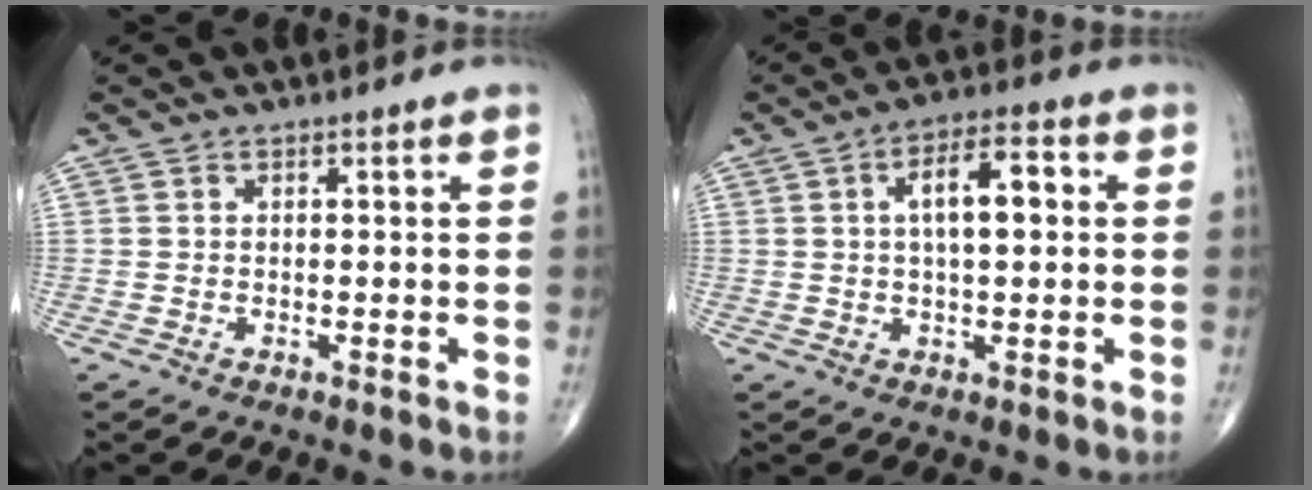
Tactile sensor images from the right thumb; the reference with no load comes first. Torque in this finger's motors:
{"motor_torque": [0.08, 1.63, 0.82, -0.05, 0.08]}